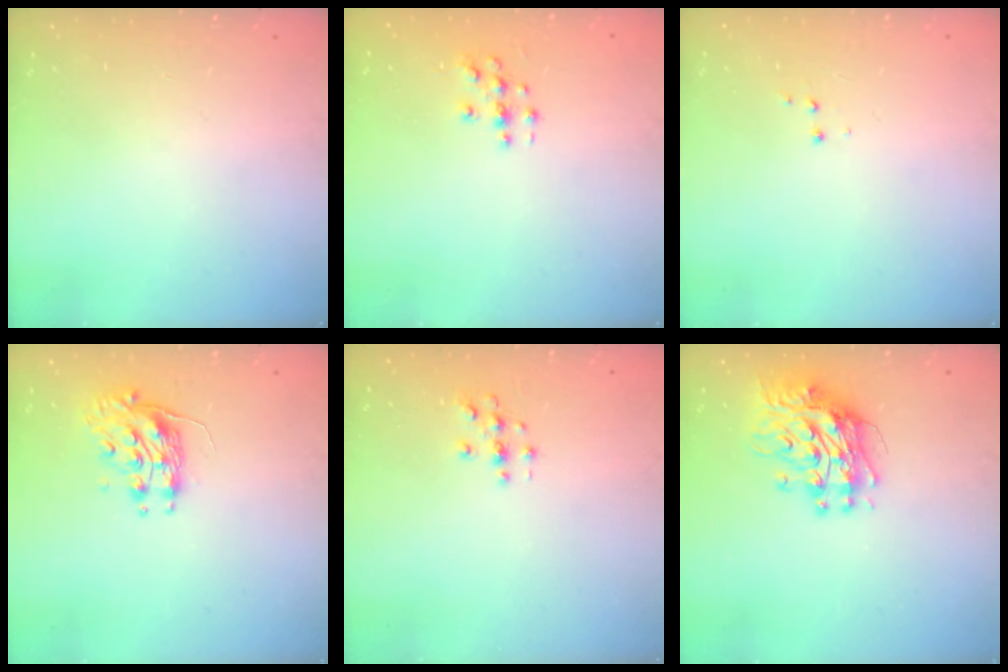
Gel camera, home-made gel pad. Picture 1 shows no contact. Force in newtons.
{"total": 3.1, "press": 3.1, "slide": 0.2}
{"total": 3.4, "press": 3.3, "slide": 0.6}
{"total": 8.8, "press": 8.8, "slide": 0.0}
{"total": 2.9, "press": 2.9, "slide": 0.3}
{"total": 12.2, "press": 12.2, "slide": 1.0}